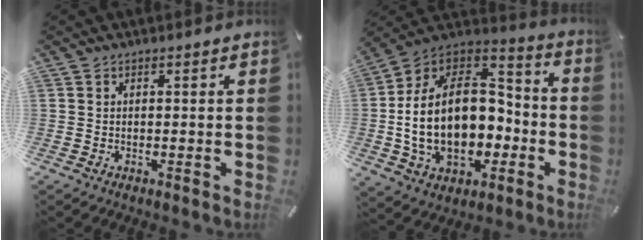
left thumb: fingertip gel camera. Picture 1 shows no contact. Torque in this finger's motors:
{"motor_torque": [2.32, 2.69, 1.36, 0.50, 0.80]}